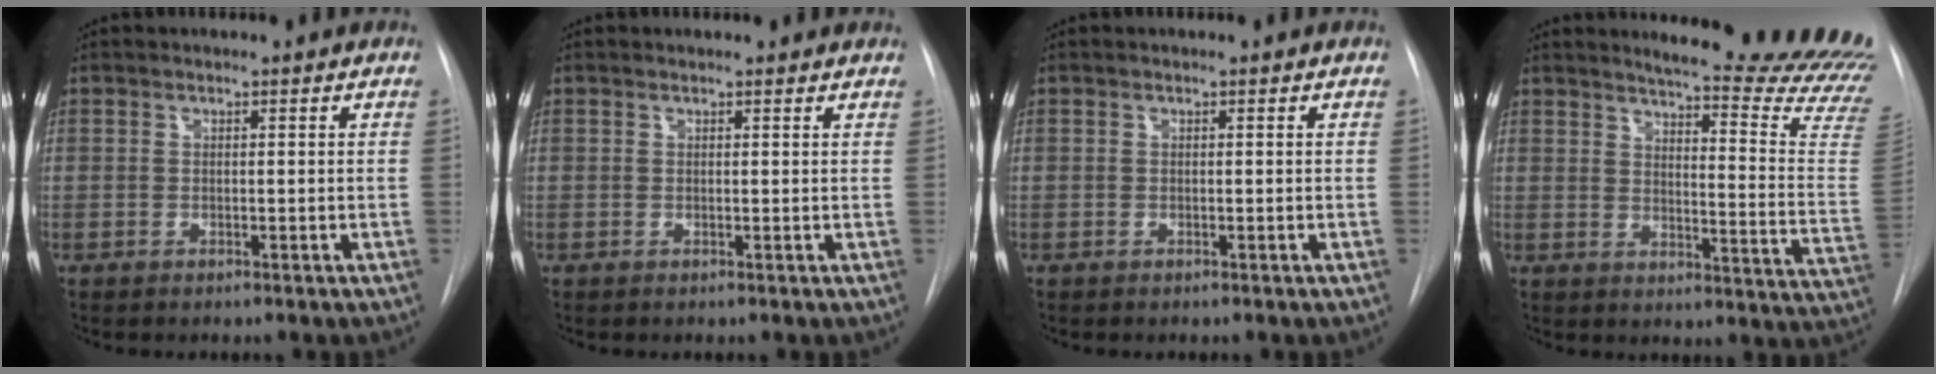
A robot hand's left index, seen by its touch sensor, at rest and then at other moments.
{"total": 3.2, "force": [3.0, 0.7, 0.6], "torque": [-0.013, 0.015, 0.029]}
{"total": 0.0}
{"total": 24.2, "force": [22.8, -0.2, 8.2], "torque": [-0.108, -0.167, 0.252]}